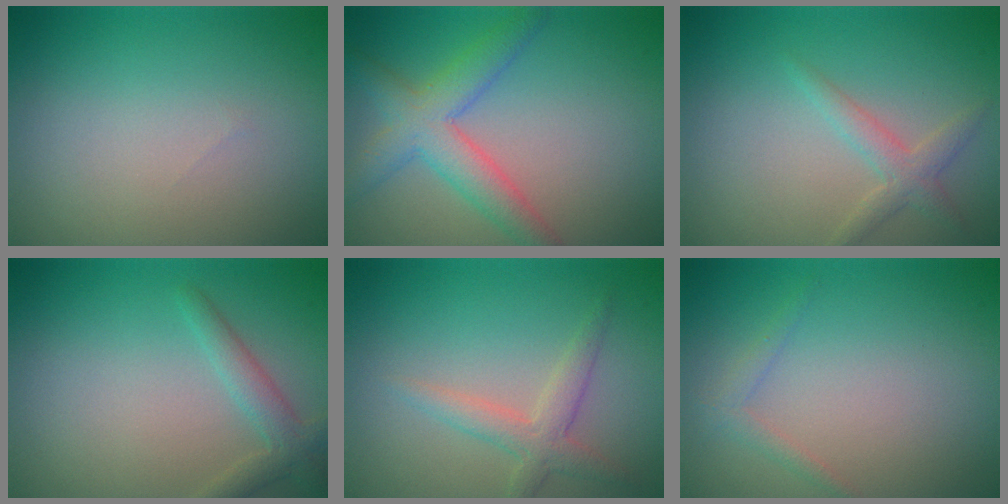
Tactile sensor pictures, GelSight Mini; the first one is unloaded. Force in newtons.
{"total": 3.5, "press": 3.5, "slide": 0.2}
{"total": 1.9, "press": 1.9, "slide": 0.1}
{"total": 2.4, "press": 2.3, "slide": 0.1}
{"total": 2.4, "press": 2.4, "slide": 0.1}
{"total": 1.1, "press": 1.1, "slide": 0.1}